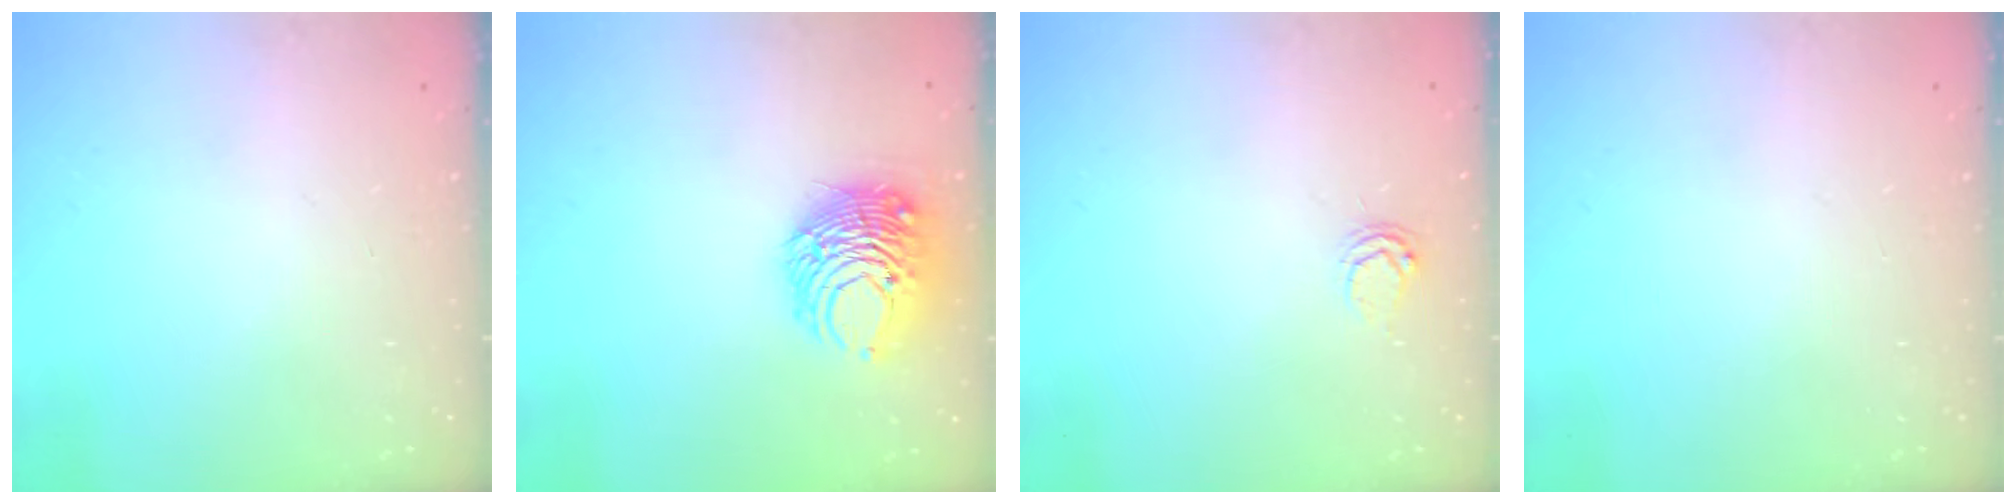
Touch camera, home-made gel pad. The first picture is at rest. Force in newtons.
{"total": 10.7, "press": 10.7, "slide": 0.7}
{"total": 4.2, "press": 4.2, "slide": 0.5}
{"total": 0.0}